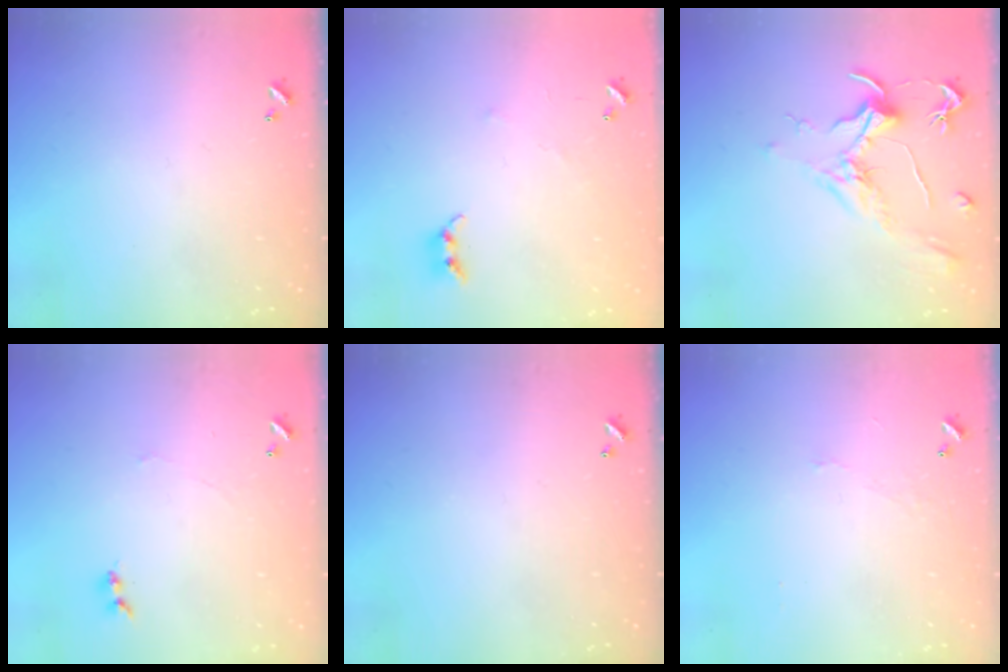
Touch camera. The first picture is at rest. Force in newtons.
{"total": 5.1, "press": 5.1, "slide": 0.5}
{"total": 2.0, "press": 1.7, "slide": 0.9}
{"total": 1.2, "press": 1.1, "slide": 0.3}
{"total": 0.0}
{"total": 0.0}